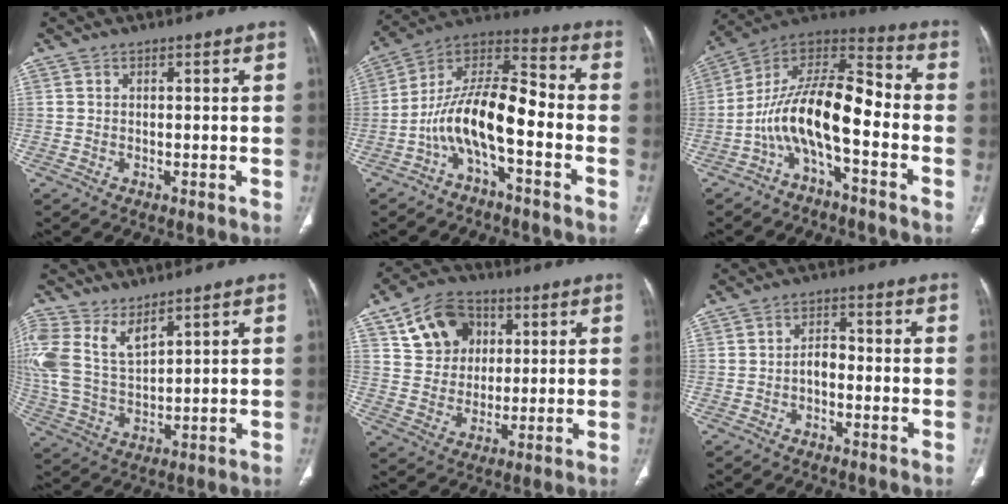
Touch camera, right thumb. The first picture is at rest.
{"total": 13.8, "force": [-4.9, 5.1, 11.9], "torque": [-0.218, 0.082, -0.096]}
{"total": 15.3, "force": [-5.0, 6.1, 13.1], "torque": [-0.225, 0.089, -0.096]}
{"total": 10.7, "force": [6.5, 4.9, 7.0], "torque": [-0.156, -0.021, 0.145]}
{"total": 12.7, "force": [4.9, 10.0, 6.1], "torque": [-0.071, -0.004, 0.086]}
{"total": 3.1, "force": [-1.1, 1.9, 2.1], "torque": [-0.025, 0.019, -0.025]}